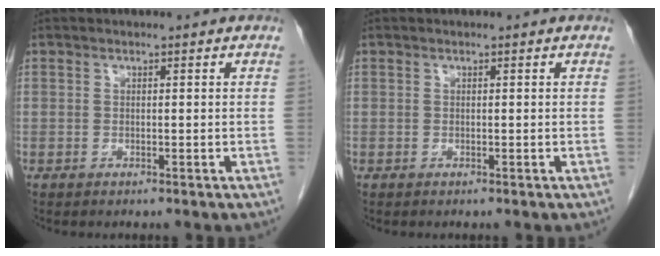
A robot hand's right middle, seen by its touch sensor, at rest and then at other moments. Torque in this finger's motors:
{"motor_torque": [0.00, 0.00, 0.00, 0.01]}